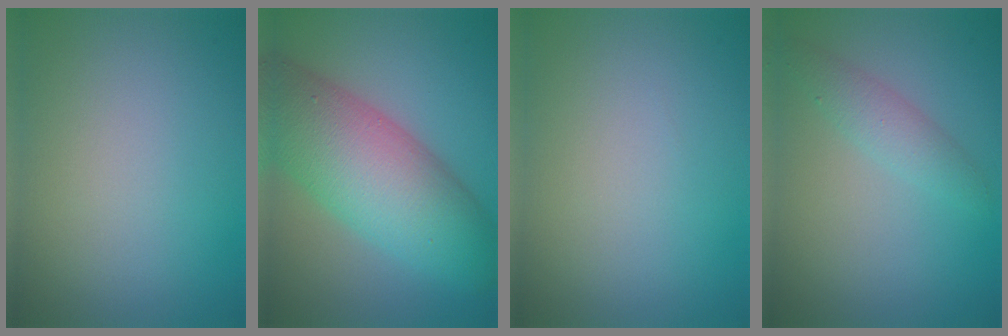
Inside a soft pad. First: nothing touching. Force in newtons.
{"total": 11.3, "press": 11.2, "slide": 0.4}
{"total": 0.0}
{"total": 2.1, "press": 2.1, "slide": 0.1}